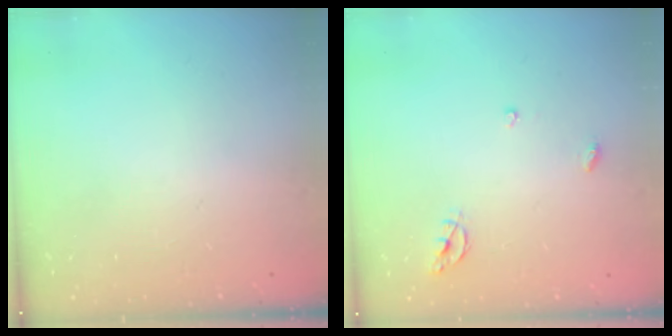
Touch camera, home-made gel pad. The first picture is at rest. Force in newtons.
{"total": 5.5, "press": 5.5, "slide": 0.6}